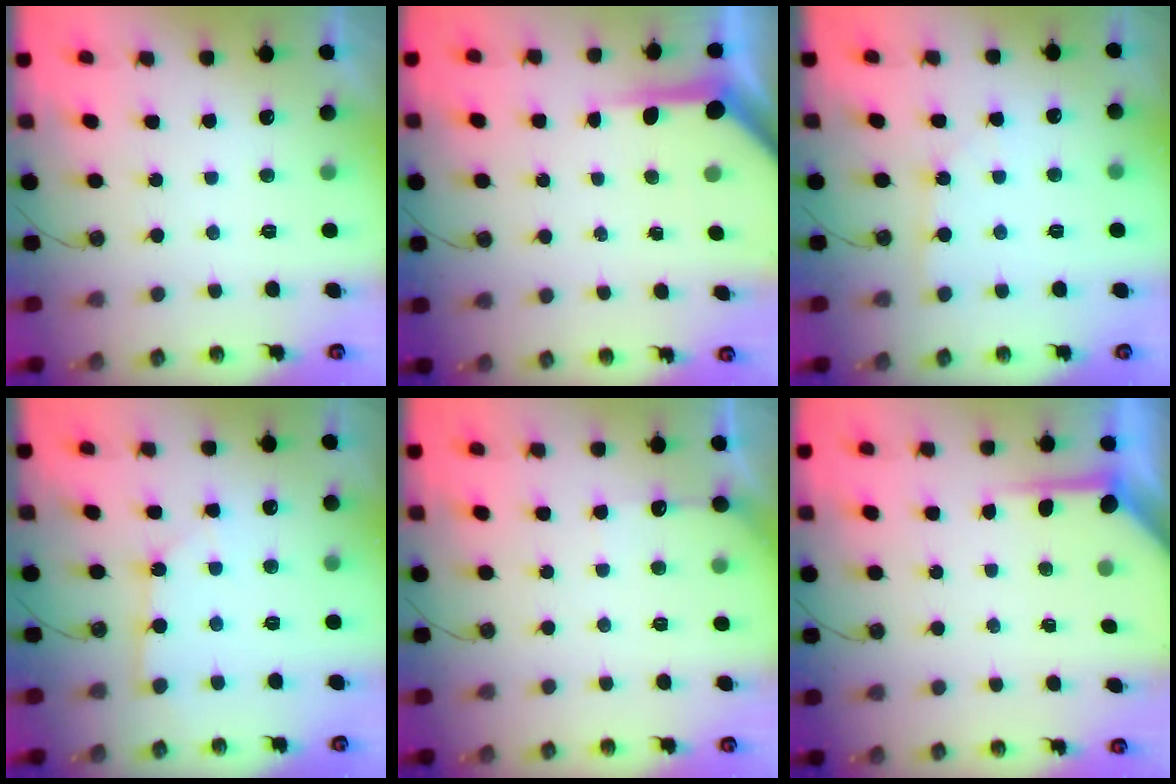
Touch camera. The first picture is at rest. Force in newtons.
{"total": 5.7, "press": 5.6, "slide": 0.6}
{"total": 2.2, "press": 2.2, "slide": 0.2}
{"total": 3.0, "press": 2.9, "slide": 0.3}
{"total": 5.0, "press": 5.0, "slide": 0.6}
{"total": 4.5, "press": 4.5, "slide": 0.3}